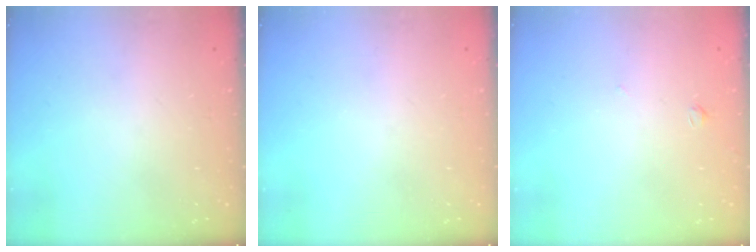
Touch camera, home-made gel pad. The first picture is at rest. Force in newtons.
{"total": 0.0}
{"total": 1.5, "press": 1.4, "slide": 0.5}